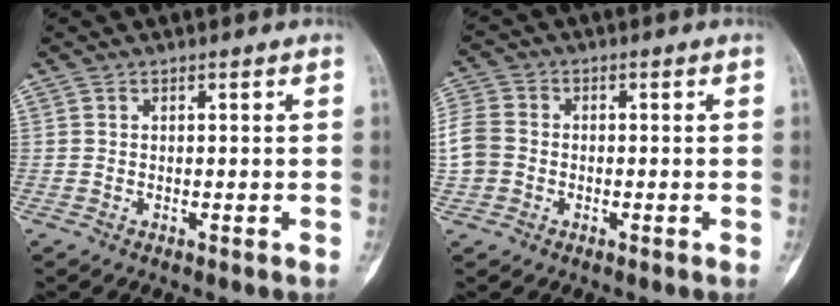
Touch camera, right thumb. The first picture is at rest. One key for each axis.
{"total": 7.1, "fx": -1.0, "fy": 6.1, "fz": 3.6, "tx": -0.085, "ty": 0.017, "tz": -0.026}